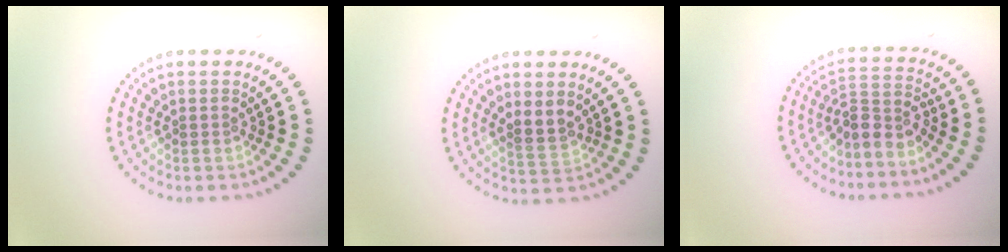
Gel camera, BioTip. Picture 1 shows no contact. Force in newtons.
{"total": 2.0, "press": 1.8, "slide": 0.8}
{"total": 2.8, "press": 2.1, "slide": 1.9}